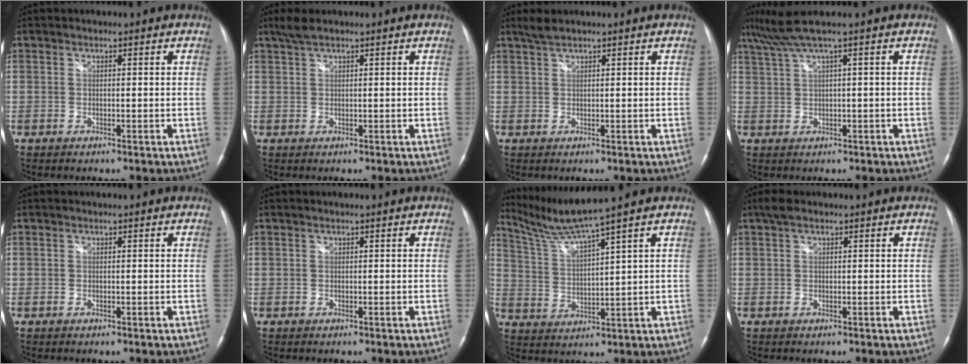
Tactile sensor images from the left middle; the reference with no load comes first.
{"total": 2.3, "force": [1.8, 0.1, 1.4], "torque": [-0.041, 0.011, 0.040]}
{"total": 1.8, "force": [1.6, -0.1, 0.9], "torque": [-0.026, 0.008, 0.036]}
{"total": 4.3, "force": [2.7, -1.3, 3.1], "torque": [-0.077, 0.024, 0.061]}
{"total": 0.0}
{"total": 0.0}
{"total": 7.7, "force": [6.5, -2.6, 3.2], "torque": [-0.074, -0.006, 0.133]}
{"total": 2.1, "force": [1.5, 0.7, 1.4], "torque": [-0.033, 0.019, 0.029]}